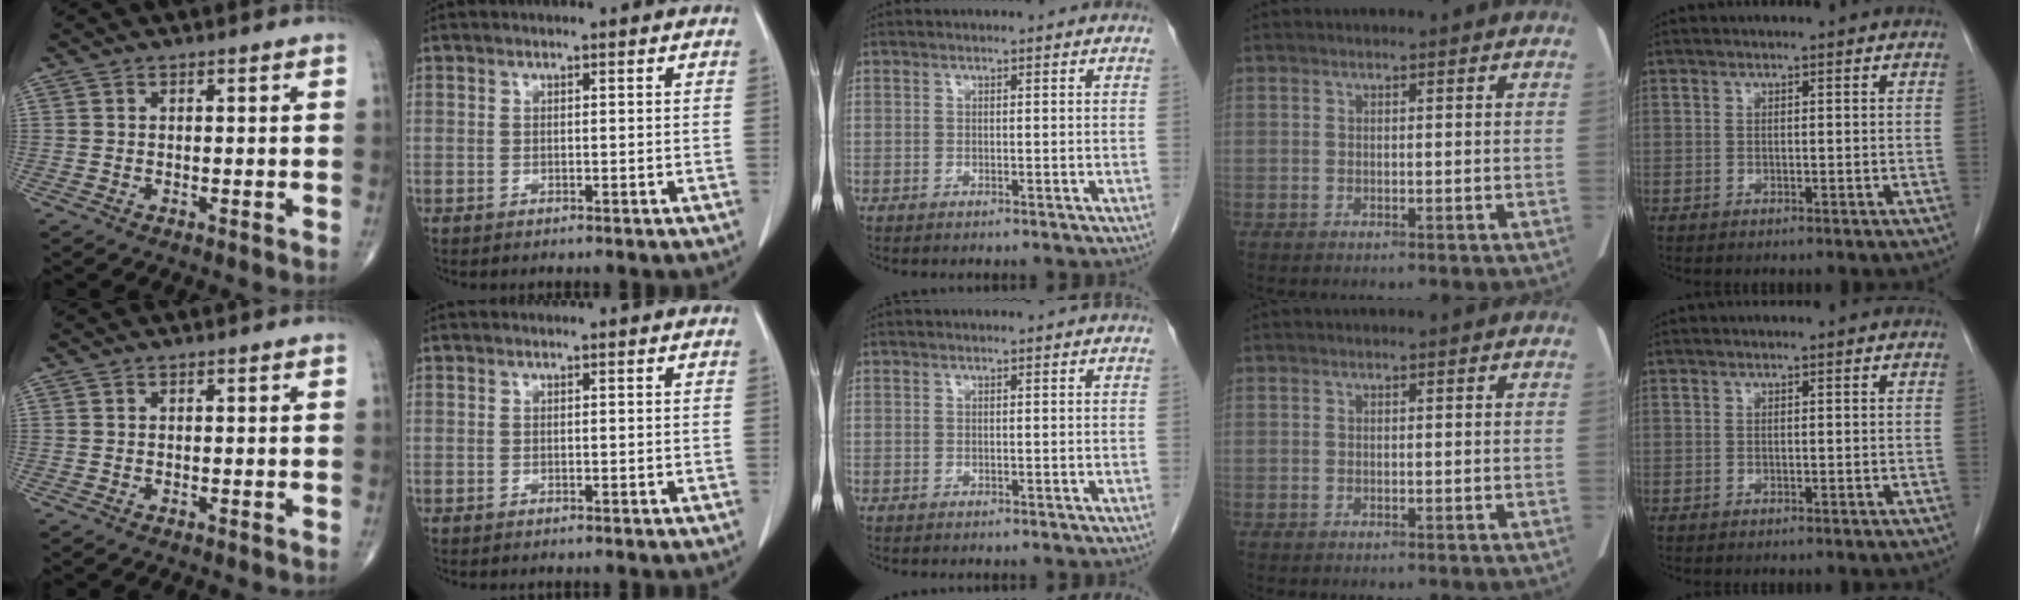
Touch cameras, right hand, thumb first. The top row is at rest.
{}